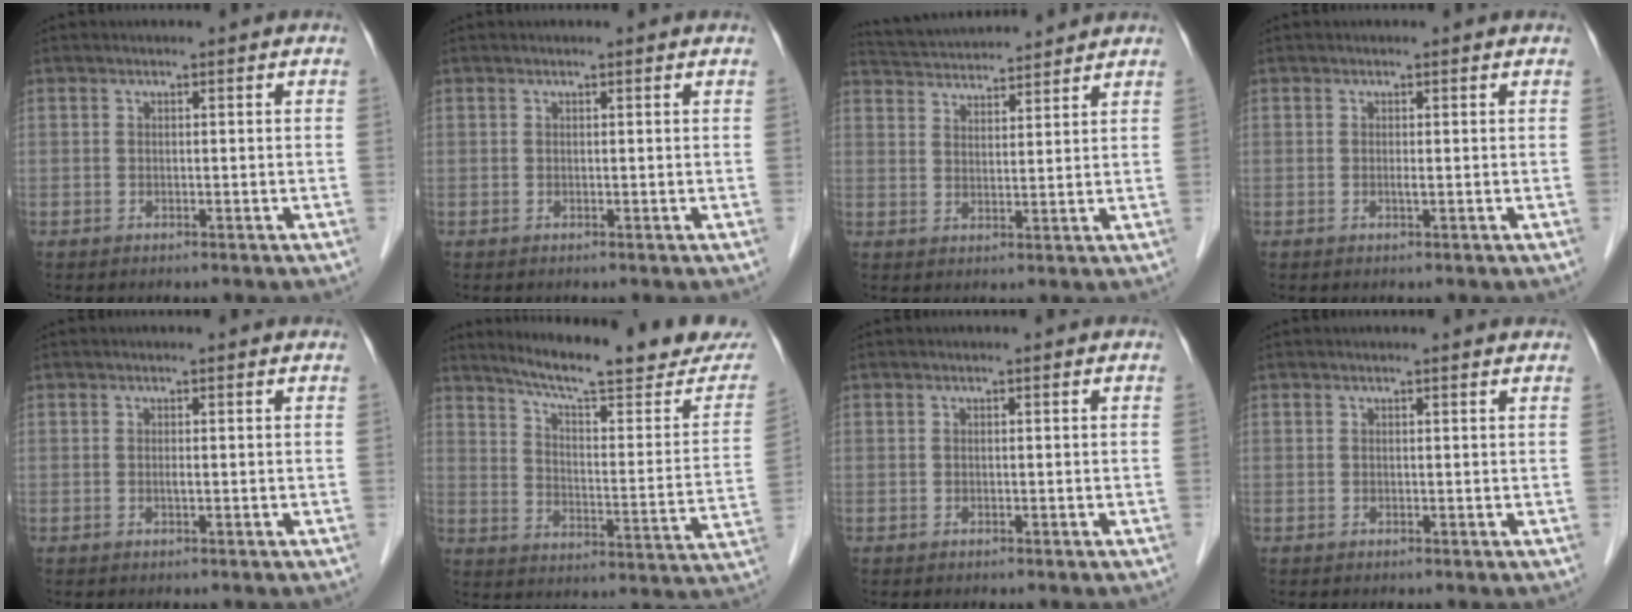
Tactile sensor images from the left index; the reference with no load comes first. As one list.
[{"total": 0.0}, {"total": 10.8, "force": [10.4, 0.9, 2.8], "torque": [-0.061, 0.025, 0.163]}, {"total": 0.5, "force": [-0.3, -0.1, 0.4], "torque": [-0.011, -0.006, -0.006]}, {"total": 0.5, "force": [-0.3, 0.0, 0.4], "torque": [-0.010, -0.006, -0.006]}, {"total": 20.9, "force": [18.8, 1.6, 9.2], "torque": [-0.130, -0.065, 0.245]}, {"total": 0.0}, {"total": 1.1, "force": [1.1, 0.0, 0.2], "torque": [-0.014, -0.005, 0.006]}]